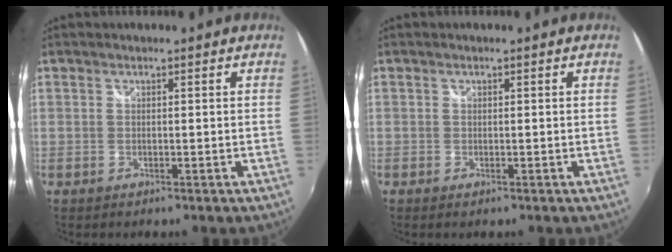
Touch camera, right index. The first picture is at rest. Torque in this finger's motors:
{"motor_torque": [0.23, -0.35, -0.08, -0.03]}